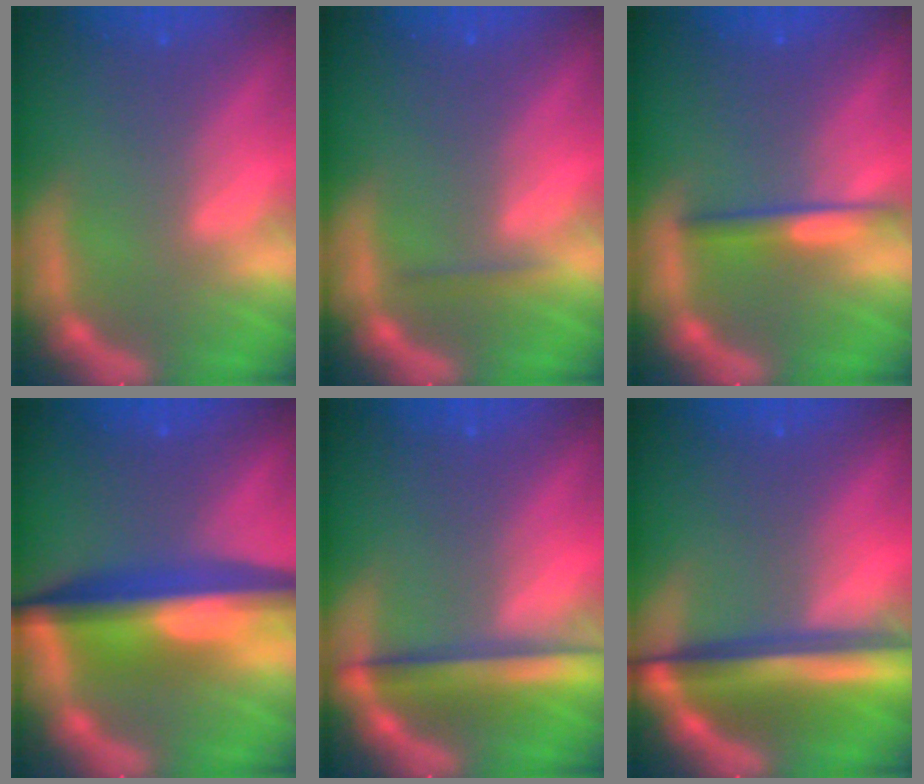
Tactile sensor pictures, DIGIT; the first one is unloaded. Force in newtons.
{"total": 0.9}
{"total": 2.4}
{"total": 9.1}
{"total": 5.0}
{"total": 8.1}